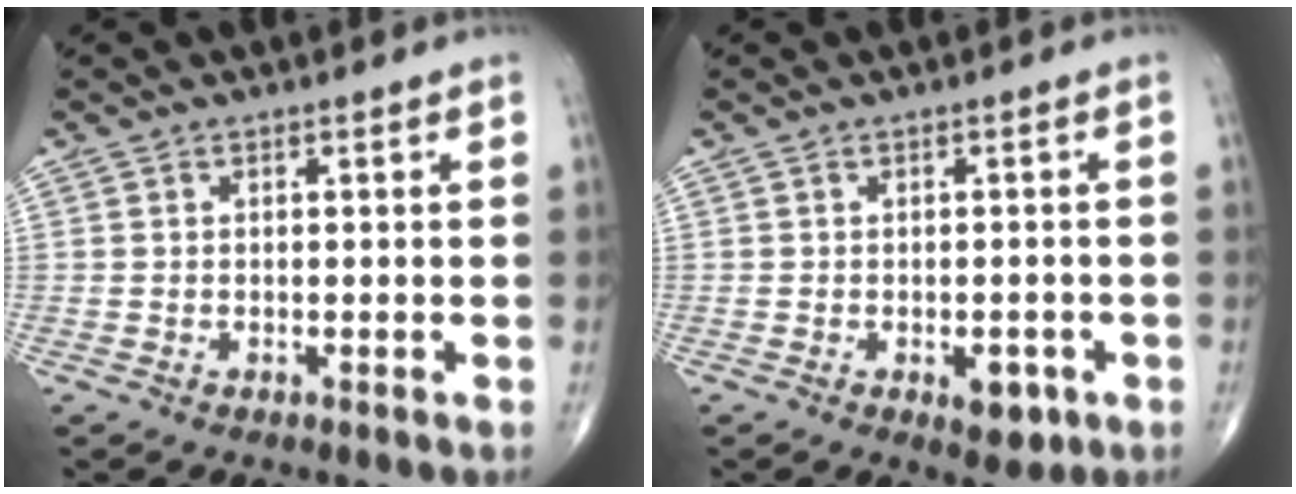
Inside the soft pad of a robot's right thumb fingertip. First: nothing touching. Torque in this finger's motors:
{"motor_torque": [1.46, 1.47, 0.52, -0.41, 0.09]}